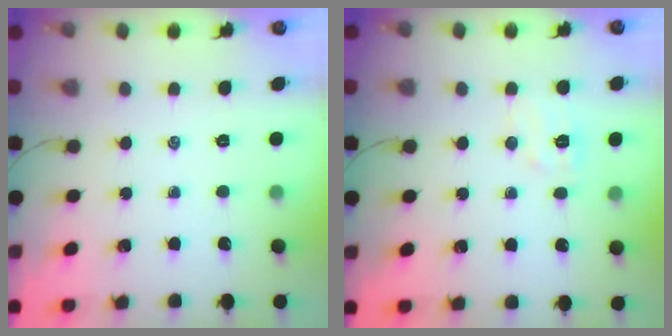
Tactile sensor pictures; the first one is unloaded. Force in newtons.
{"total": 6.5, "press": 6.4, "slide": 1.2}